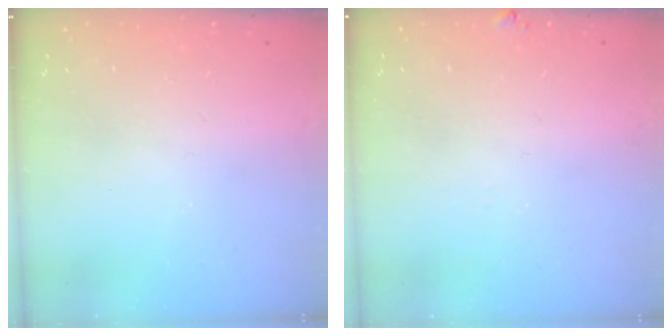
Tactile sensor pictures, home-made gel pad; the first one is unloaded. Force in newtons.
{"total": 4.1, "press": 4.0, "slide": 0.3}